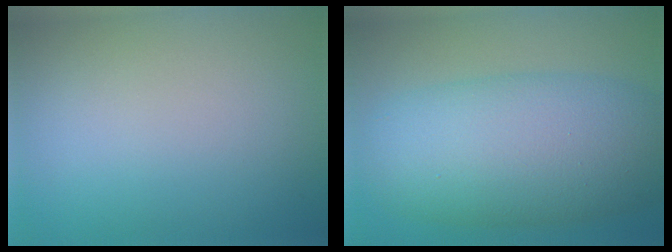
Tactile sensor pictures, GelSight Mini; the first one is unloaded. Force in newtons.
{"total": 11.1, "press": 11.1, "slide": 0.1}